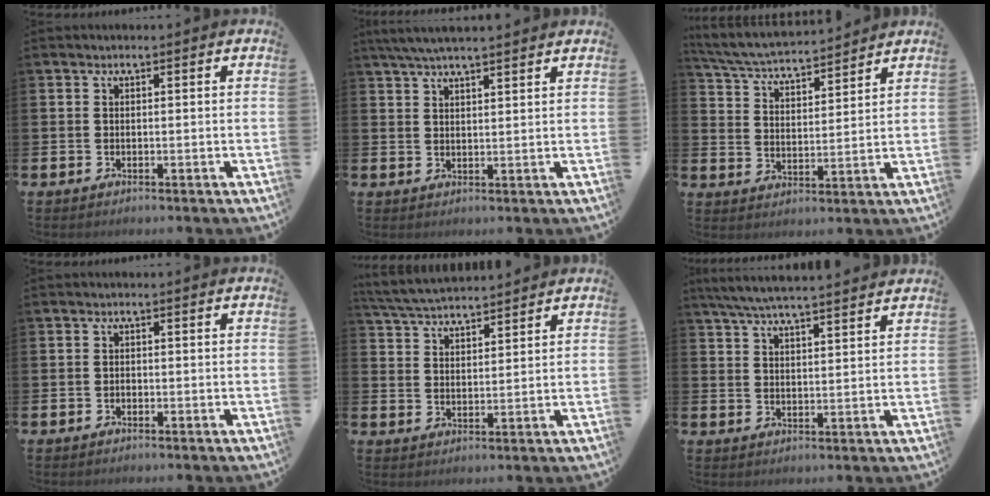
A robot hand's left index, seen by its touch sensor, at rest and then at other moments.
{"total": 4.6, "force": [4.1, 0.3, 2.0], "torque": [-0.049, -0.007, 0.075]}
{"total": 5.3, "force": [5.2, 0.4, 0.9], "torque": [-0.043, -0.037, 0.089]}
{"total": 0.7, "force": [-0.4, 0.5, 0.2], "torque": [-0.012, 0.005, -0.008]}
{"total": 4.9, "force": [4.8, 0.5, 0.6], "torque": [-0.032, -0.024, 0.088]}
{"total": 5.7, "force": [5.5, 0.1, 1.6], "torque": [-0.055, -0.021, 0.101]}